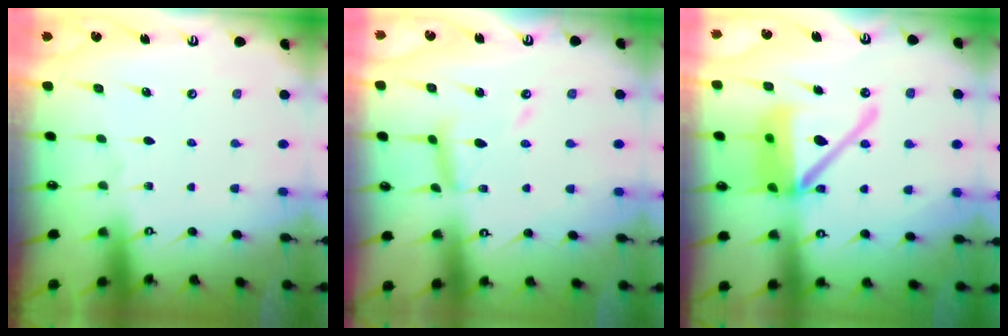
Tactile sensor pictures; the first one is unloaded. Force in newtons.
{"total": 11.0, "press": 11.0, "slide": 0.8}
{"total": 17.2, "press": 17.0, "slide": 2.7}